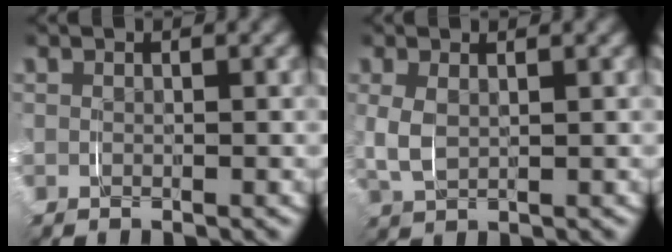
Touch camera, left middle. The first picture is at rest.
{"total": 3.2, "force": [0.6, 2.2, 2.3], "torque": [-0.067, -0.005, 0.018]}